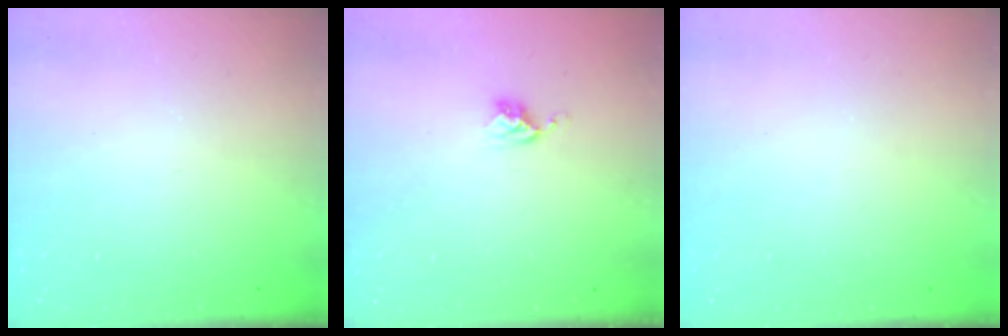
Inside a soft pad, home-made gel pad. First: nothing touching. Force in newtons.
{"total": 4.1, "press": 4.1, "slide": 0.1}
{"total": 0.0}